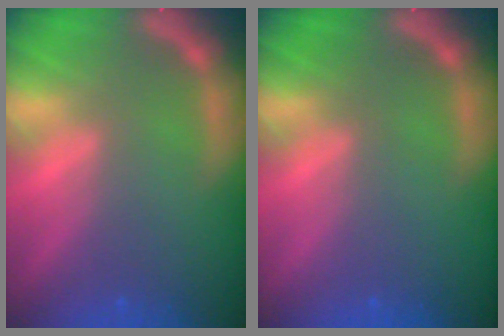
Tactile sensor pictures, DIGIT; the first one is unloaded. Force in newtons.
{"total": 0.0}